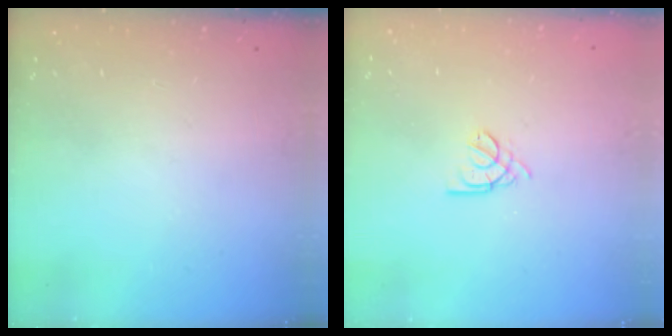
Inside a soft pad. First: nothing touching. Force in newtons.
{"total": 2.2, "press": 2.1, "slide": 0.5}